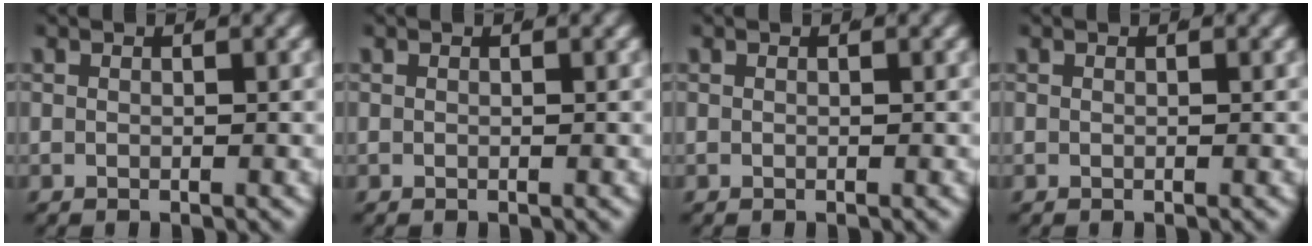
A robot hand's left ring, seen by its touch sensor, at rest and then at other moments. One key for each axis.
{"total": 0.0}
{"total": 0.0}
{"total": 0.0}